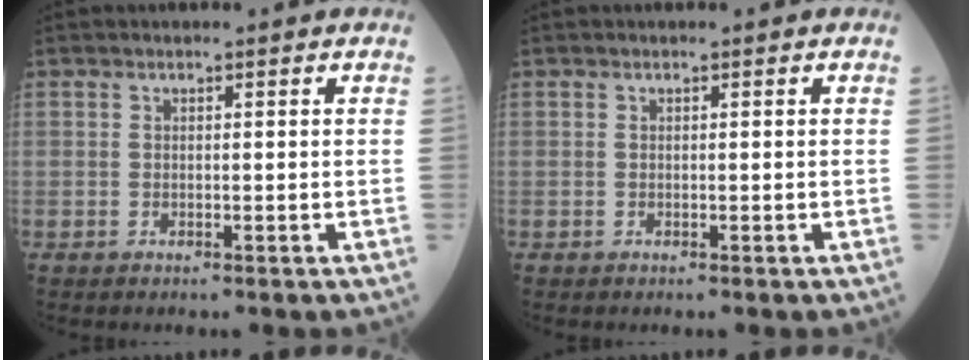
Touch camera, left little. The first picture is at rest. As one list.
[{"total": 0.0}]